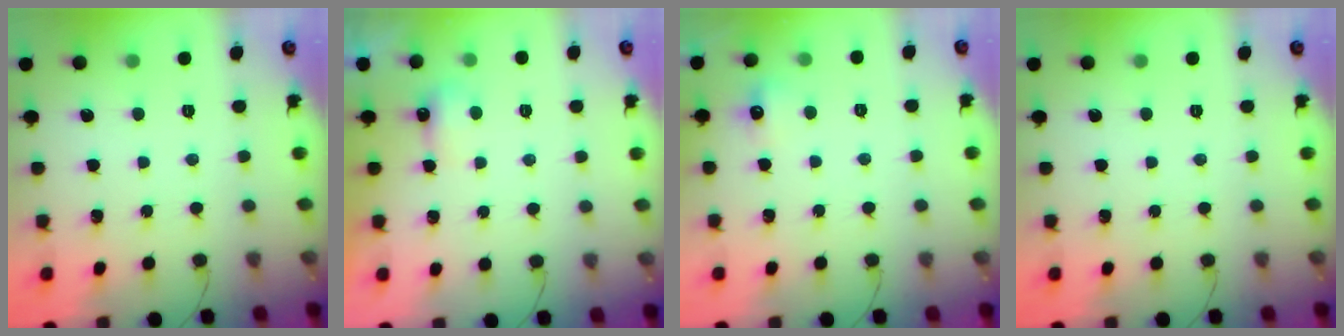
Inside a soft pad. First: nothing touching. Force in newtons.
{"total": 4.0, "press": 3.9, "slide": 0.7}
{"total": 4.9, "press": 4.8, "slide": 1.2}
{"total": 0.0}